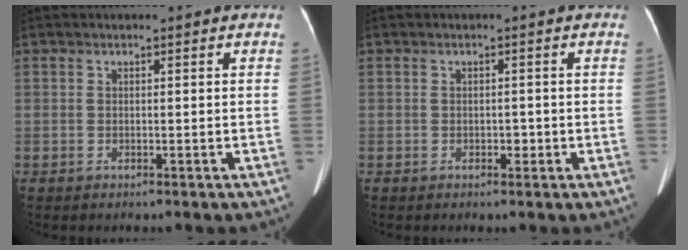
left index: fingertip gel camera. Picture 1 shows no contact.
{"total": 1.0, "force": [-0.3, 0.7, 0.6], "torque": [-0.011, 0.002, -0.003]}